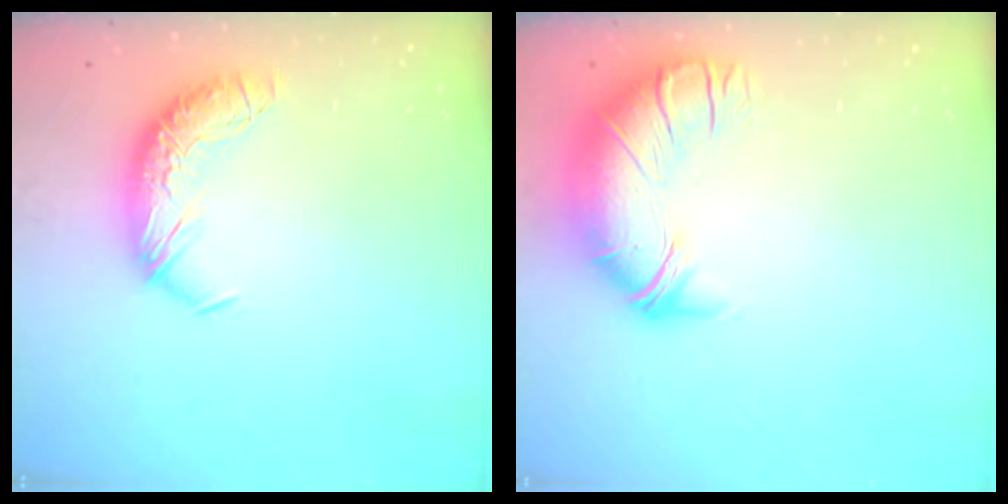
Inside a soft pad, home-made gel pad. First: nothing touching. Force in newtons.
{"total": 2.6, "press": 0.3, "slide": 2.6}